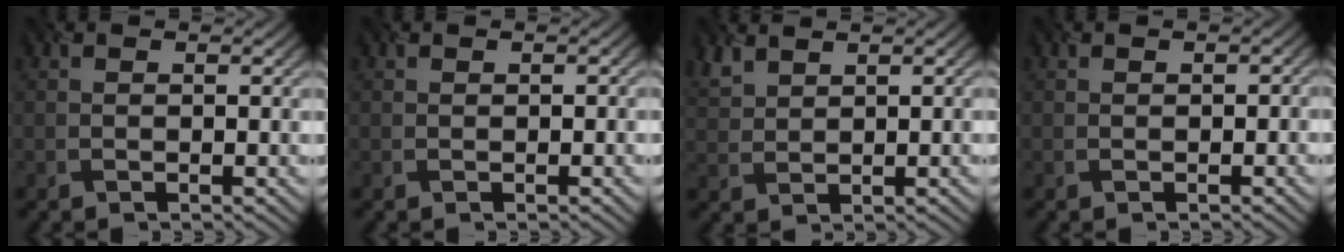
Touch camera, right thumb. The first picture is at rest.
{"total": 1.1, "force": [-0.3, 0.5, 0.9], "torque": [-0.010, 0.001, 0.000]}
{"total": 2.7, "force": [2.4, 0.8, 0.8], "torque": [-0.037, 0.010, 0.059]}
{"total": 1.0, "force": [-0.3, 0.9, 0.3], "torque": [-0.004, 0.003, 0.004]}